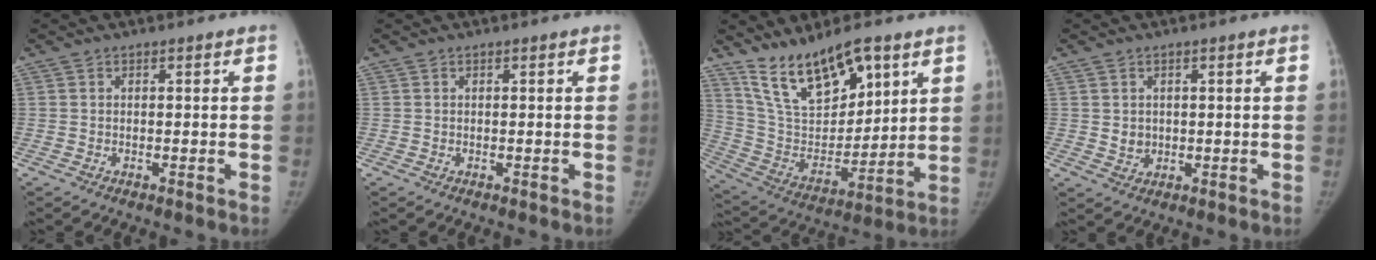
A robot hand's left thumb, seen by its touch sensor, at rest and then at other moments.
{"total": 0.0}
{"total": 17.8, "force": [11.4, 7.5, 11.4], "torque": [-0.157, -0.058, 0.224]}
{"total": 2.7, "force": [0.4, 2.4, 1.2], "torque": [-0.009, -0.003, 0.013]}